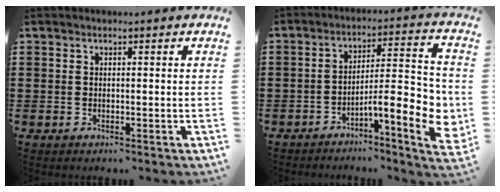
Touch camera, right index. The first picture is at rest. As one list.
[{"total": 10.4, "force": [-3.5, 2.8, 9.3], "torque": [-0.130, -0.012, -0.062]}]